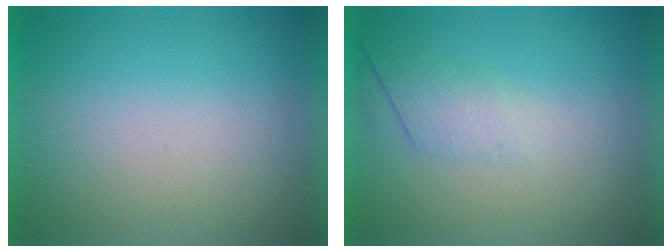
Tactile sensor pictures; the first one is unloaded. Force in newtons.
{"total": 2.6}